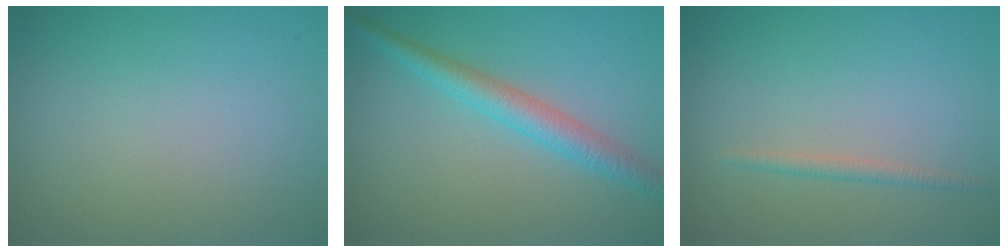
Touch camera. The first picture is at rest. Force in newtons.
{"total": 3.4, "press": 3.4, "slide": 0.2}
{"total": 1.1, "press": 1.1, "slide": 0.1}